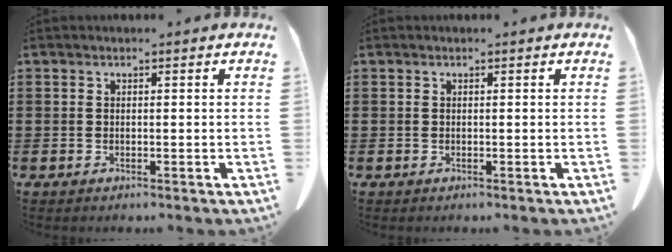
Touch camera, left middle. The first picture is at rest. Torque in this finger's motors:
{"motor_torque": [0.00, 0.00, 0.00, 0.00]}